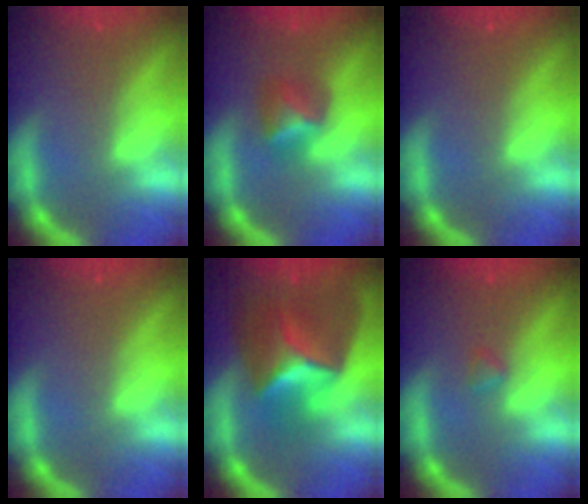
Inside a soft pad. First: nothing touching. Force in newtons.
{"total": 2.9}
{"total": 0.0}
{"total": 0.0}
{"total": 8.4}
{"total": 0.9}